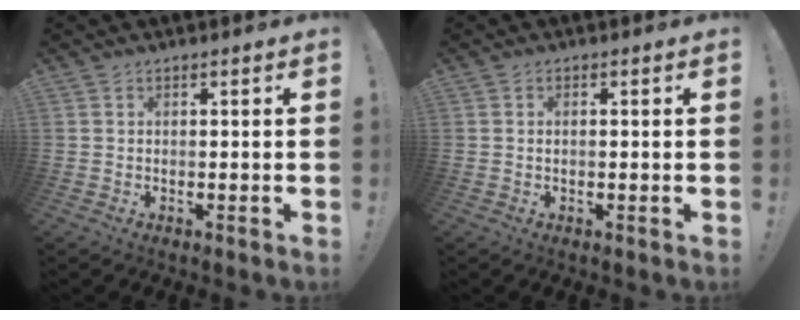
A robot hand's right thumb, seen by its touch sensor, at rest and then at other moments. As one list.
[{"total": 0.6, "force": [-0.2, 0.2, 0.6], "torque": [-0.019, 0.004, -0.001]}]